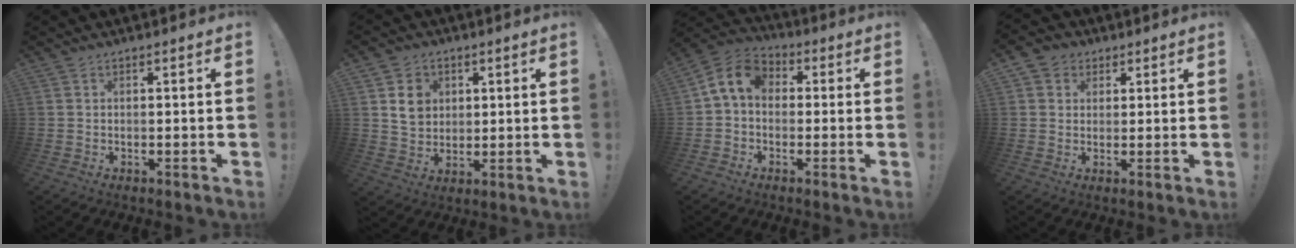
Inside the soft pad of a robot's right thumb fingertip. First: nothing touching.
{"total": 8.0, "force": [2.9, 7.0, 2.7], "torque": [-0.034, -0.013, 0.058]}
{"total": 9.3, "force": [1.0, 6.6, 6.5], "torque": [-0.129, 0.017, 0.022]}
{"total": 4.5, "force": [1.6, 4.1, 1.1], "torque": [-0.022, -0.001, 0.032]}